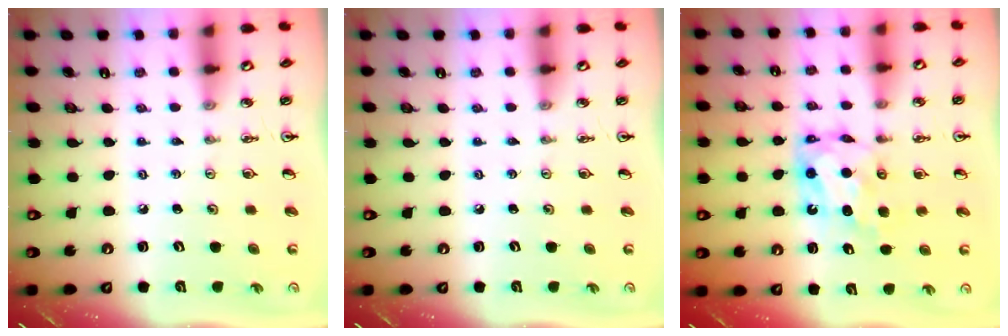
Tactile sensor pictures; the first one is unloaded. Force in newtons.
{"total": 0.0}
{"total": 6.6, "press": 6.6, "slide": 0.4}